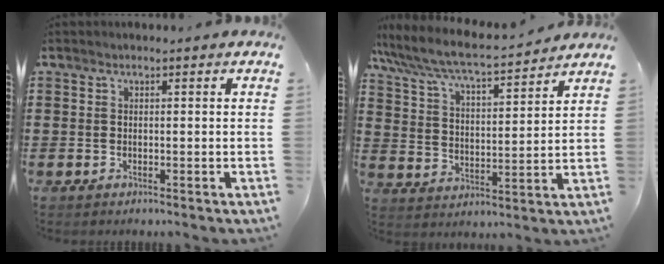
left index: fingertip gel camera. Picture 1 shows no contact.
{"total": 6.6, "force": [6.0, 0.4, 2.6], "torque": [-0.077, -0.041, 0.098]}